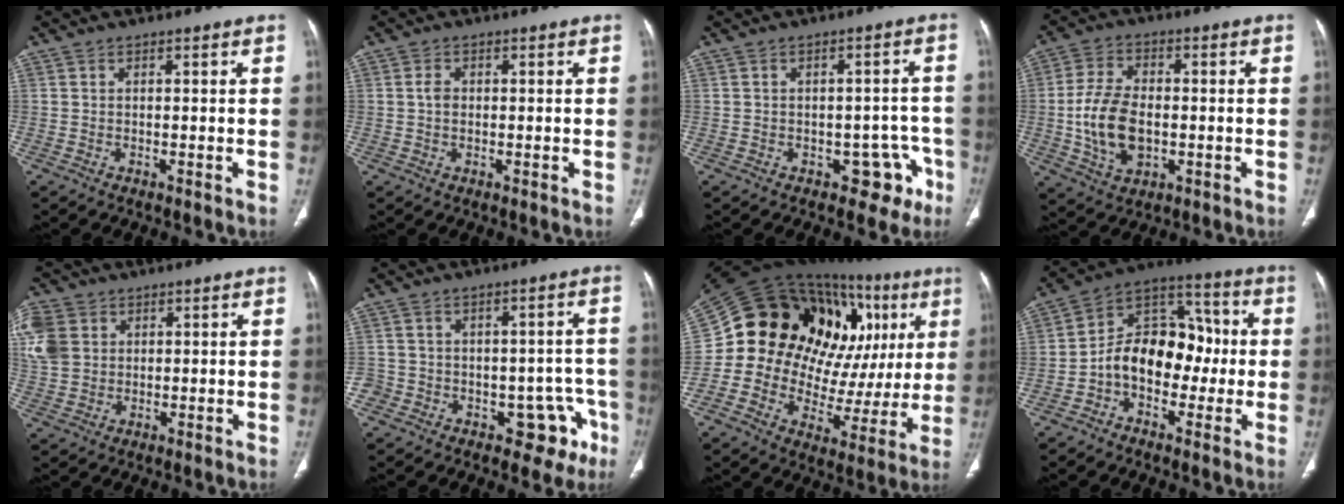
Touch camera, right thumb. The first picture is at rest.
{"total": 1.9, "force": [0.1, 1.4, 1.3], "torque": [-0.024, 0.005, 0.000]}
{"total": 6.3, "force": [-3.2, 4.3, 3.4], "torque": [0.000, 0.032, -0.036]}
{"total": 11.5, "force": [-1.3, 7.2, 8.9], "torque": [-0.164, 0.006, -0.021]}
{"total": 10.3, "force": [3.0, 8.3, 5.3], "torque": [-0.125, 0.007, 0.062]}
{"total": 10.0, "force": [-5.0, 7.6, 4.1], "torque": [0.010, 0.058, -0.061]}
{"total": 29.1, "force": [8.3, 18.1, 21.2], "torque": [-0.278, 0.045, 0.135]}
{"total": 14.5, "force": [-2.2, 10.3, 10.0], "torque": [-0.122, 0.050, -0.047]}